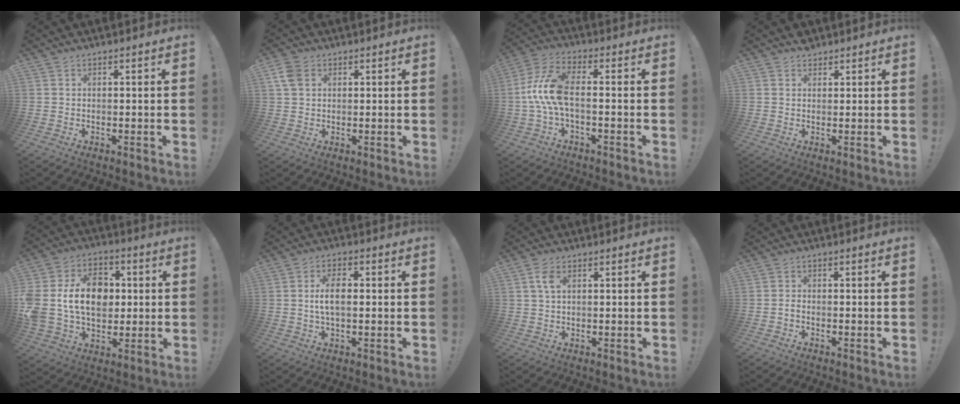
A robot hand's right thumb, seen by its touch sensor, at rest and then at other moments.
{"total": 5.5, "force": [2.0, 4.0, 3.3], "torque": [-0.070, 0.005, 0.041]}
{"total": 11.0, "force": [-0.7, 4.7, 10.0], "torque": [-0.204, 0.003, -0.009]}
{"total": 2.5, "force": [1.9, 1.5, 0.6], "torque": [-0.004, -0.007, 0.035]}
{"total": 18.6, "force": [1.7, 13.6, 12.6], "torque": [-0.216, 0.005, 0.034]}
{"total": 6.9, "force": [0.2, 3.3, 6.0], "torque": [-0.108, 0.007, 0.003]}
{"total": 3.9, "force": [1.5, 1.9, 3.1], "torque": [-0.058, 0.002, 0.027]}
{"total": 1.2, "force": [-1.0, 0.2, 0.7], "torque": [-0.017, 0.004, -0.016]}